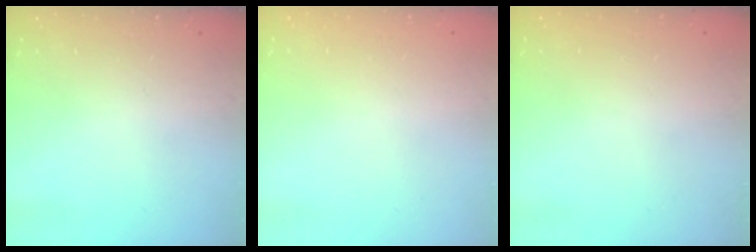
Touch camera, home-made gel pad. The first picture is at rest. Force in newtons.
{"total": 0.0}
{"total": 0.0}